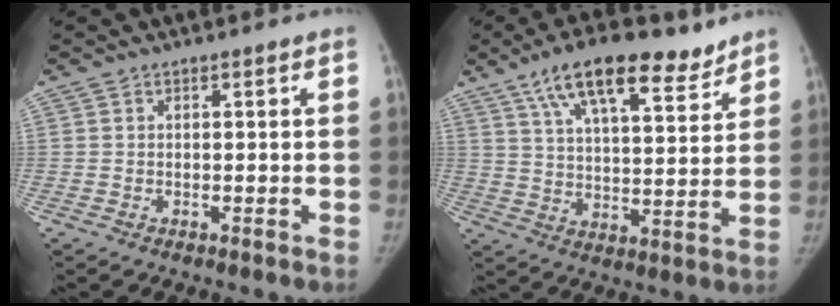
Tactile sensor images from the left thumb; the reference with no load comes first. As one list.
[{"total": 17.0, "force": [11.2, 6.2, 11.2], "torque": [-0.156, -0.034, 0.189]}]